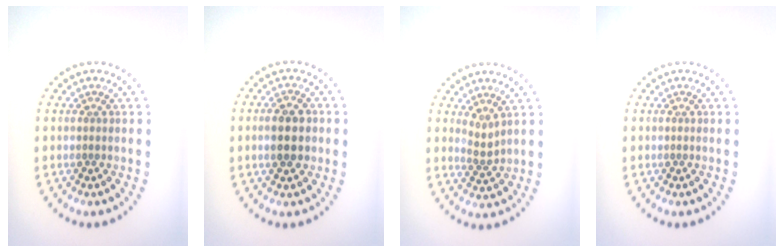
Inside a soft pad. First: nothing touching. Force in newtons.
{"total": 3.7, "press": 3.7, "slide": 0.2}
{"total": 1.5, "press": 1.1, "slide": 1.1}
{"total": 0.0}